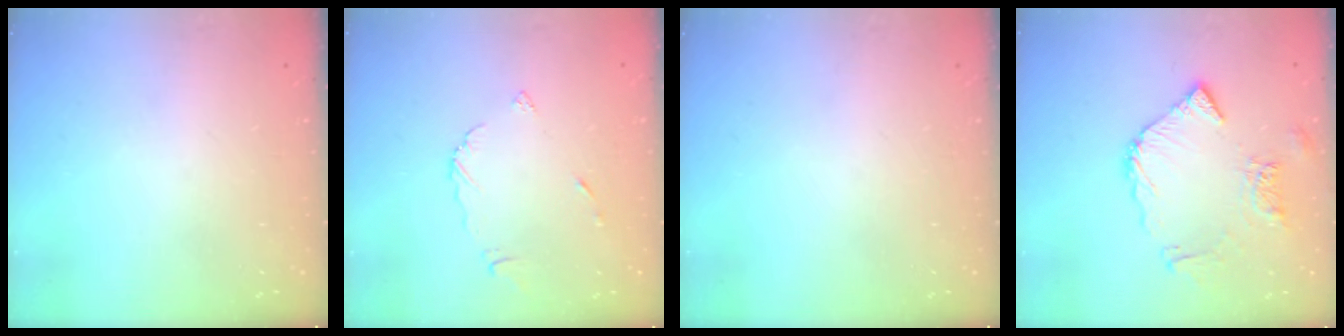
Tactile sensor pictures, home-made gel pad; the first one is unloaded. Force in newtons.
{"total": 4.8, "press": 4.7, "slide": 0.4}
{"total": 0.0}
{"total": 11.0, "press": 10.9, "slide": 1.5}